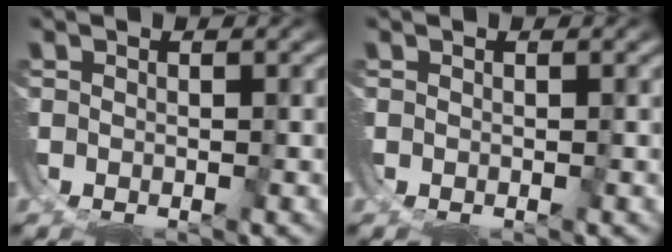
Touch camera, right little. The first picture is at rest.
{"total": 0.0}